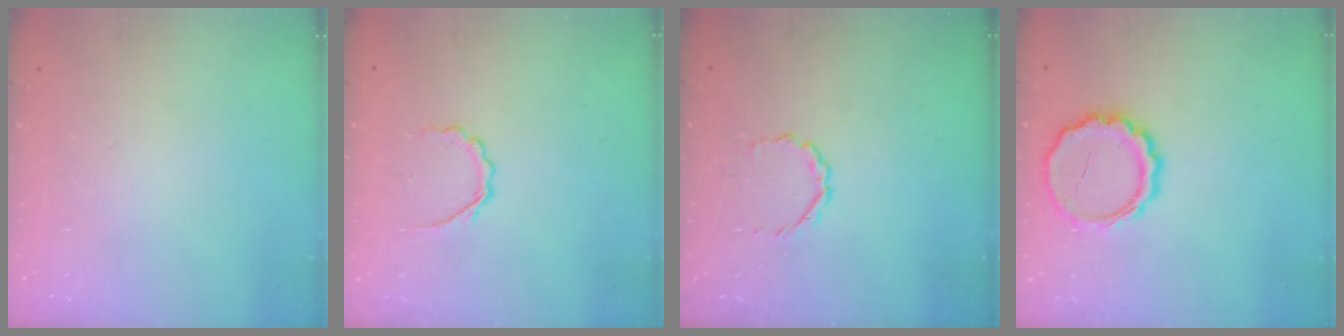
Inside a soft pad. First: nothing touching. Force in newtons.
{"total": 3.6, "press": 3.4, "slide": 1.2}
{"total": 2.7, "press": 2.5, "slide": 0.9}
{"total": 8.5, "press": 8.4, "slide": 0.5}